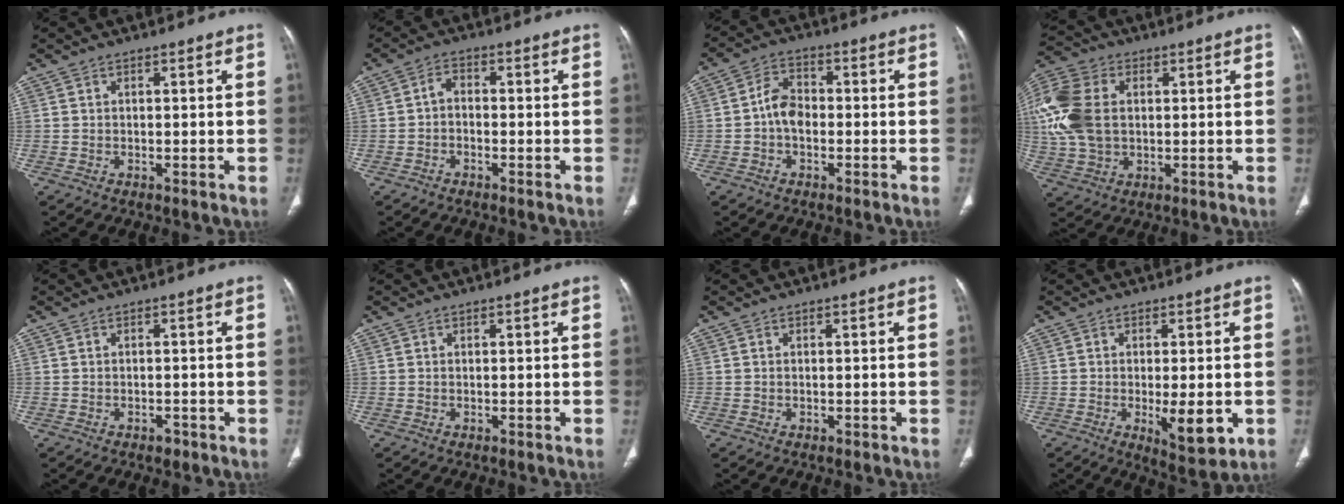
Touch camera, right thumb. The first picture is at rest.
{"total": 2.6, "force": [-0.8, 1.7, 1.7], "torque": [-0.018, 0.016, -0.024]}
{"total": 5.6, "force": [-1.0, 3.9, 3.9], "torque": [-0.056, 0.020, -0.028]}
{"total": 16.1, "force": [2.2, 11.1, 11.4], "torque": [-0.268, 0.012, 0.041]}
{"total": 1.1, "force": [-0.7, 0.7, 0.4], "torque": [0.000, 0.003, -0.011]}
{"total": 0.0}
{"total": 0.0}
{"total": 7.8, "force": [-1.8, 2.7, 7.1], "torque": [-0.096, -0.018, -0.020]}